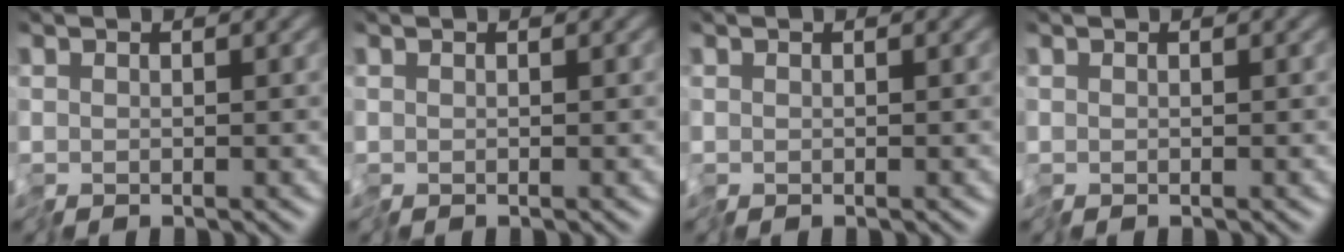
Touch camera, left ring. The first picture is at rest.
{"total": 0.0}
{"total": 0.0}
{"total": 0.0}